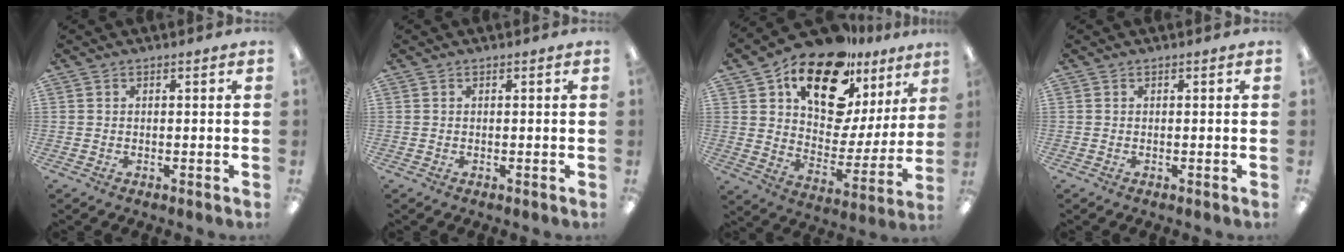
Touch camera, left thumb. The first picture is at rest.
{"total": 0.0}
{"total": 19.9, "force": [14.4, 9.3, 10.1], "torque": [-0.176, -0.096, 0.253]}
{"total": 0.0}